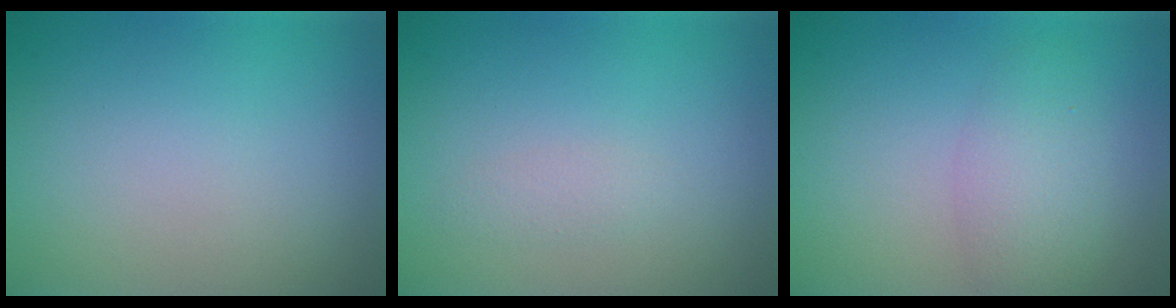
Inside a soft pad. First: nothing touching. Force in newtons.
{"total": 1.0, "press": 1.0, "slide": 0.0}
{"total": 3.1, "press": 3.1, "slide": 0.1}